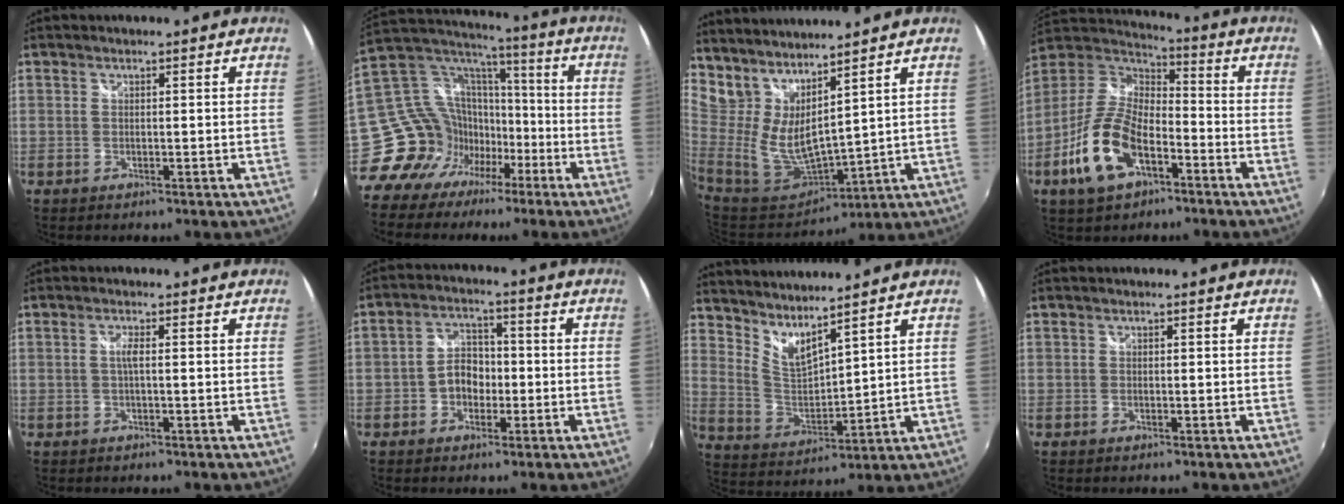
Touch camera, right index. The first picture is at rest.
{"total": 16.5, "force": [-9.0, 13.0, 4.8], "torque": [-0.110, 0.060, -0.150]}
{"total": 11.8, "force": [8.0, 3.1, 8.1], "torque": [-0.142, -0.020, 0.162]}
{"total": 15.9, "force": [-7.0, 8.3, 11.6], "torque": [-0.247, -0.007, -0.132]}
{"total": 1.6, "force": [-0.1, 0.0, 1.6], "torque": [-0.029, 0.001, -0.004]}
{"total": 5.8, "force": [-1.7, 4.5, 3.2], "torque": [-0.057, 0.016, -0.027]}
{"total": 8.3, "force": [7.1, 1.3, 4.0], "torque": [-0.074, -0.013, 0.140]}
{"total": 0.0}